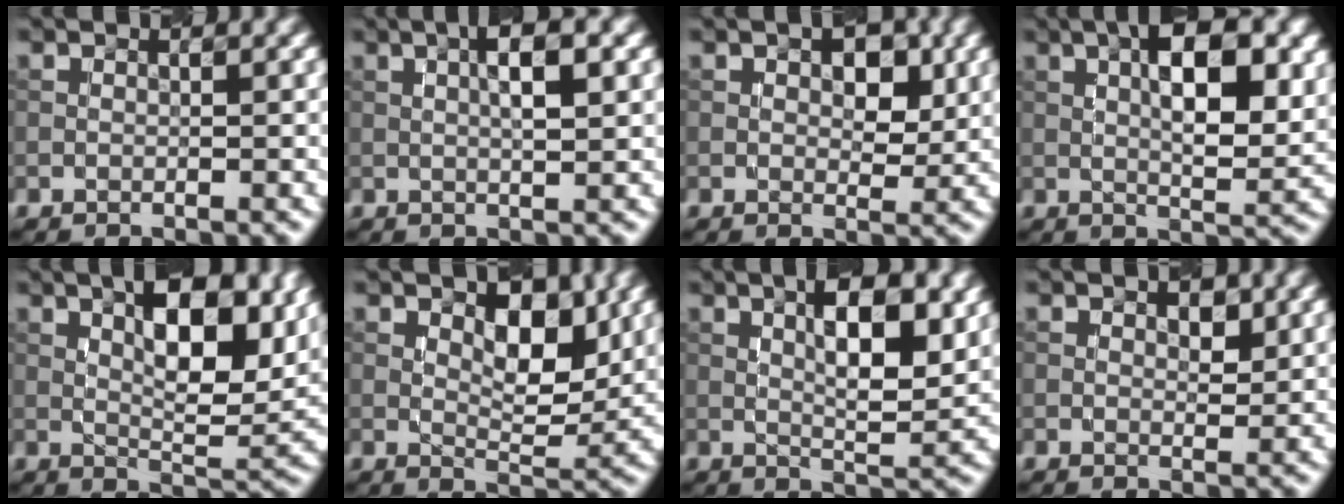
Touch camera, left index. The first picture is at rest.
{"total": 4.0, "force": [1.1, 0.8, 3.8], "torque": [-0.065, 0.009, 0.018]}
{"total": 3.8, "force": [1.1, 2.1, 3.0], "torque": [-0.037, -0.001, 0.017]}
{"total": 8.4, "force": [2.0, 3.1, 7.6], "torque": [-0.107, 0.010, 0.029]}
{"total": 8.6, "force": [3.1, 3.1, 7.4], "torque": [-0.106, 0.000, 0.051]}
{"total": 5.1, "force": [1.9, 2.4, 4.1], "torque": [-0.058, -0.005, 0.029]}
{"total": 6.8, "force": [1.9, 2.1, 6.2], "torque": [-0.088, 0.004, 0.033]}
{"total": 1.5, "force": [0.7, 0.8, 1.0], "torque": [-0.011, -0.002, 0.015]}